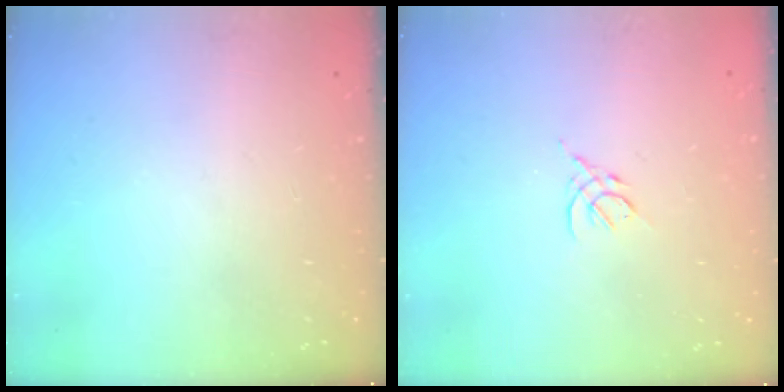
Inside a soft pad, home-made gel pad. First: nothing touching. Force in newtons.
{"total": 3.1, "press": 3.0, "slide": 0.8}